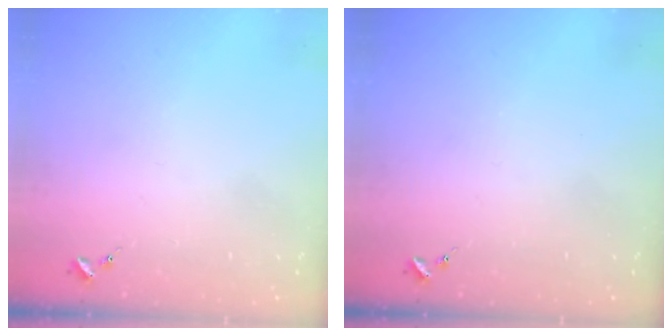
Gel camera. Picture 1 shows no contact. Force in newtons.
{"total": 0.0}